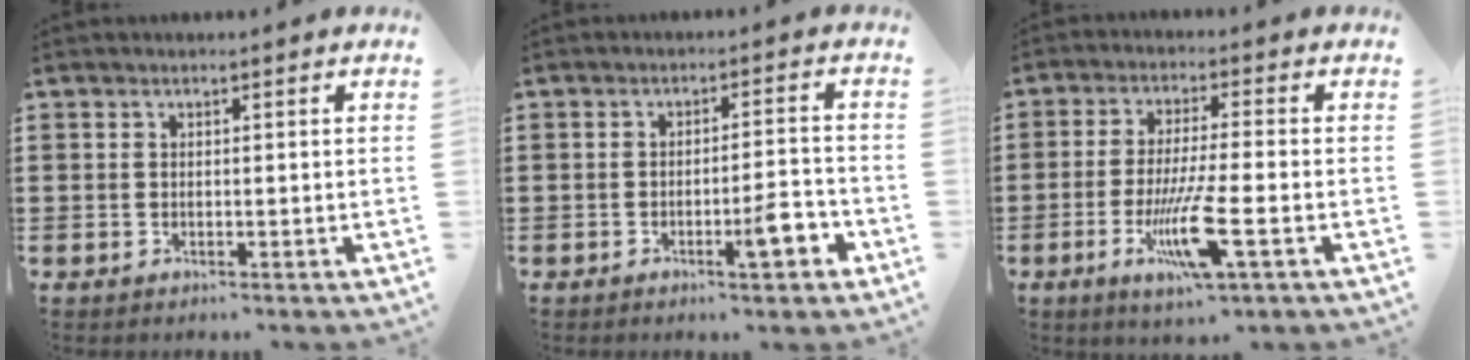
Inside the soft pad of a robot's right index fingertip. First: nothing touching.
{"total": 5.7, "force": [-2.6, 1.0, 4.9], "torque": [-0.069, -0.003, -0.044]}
{"total": 10.0, "force": [-3.7, 1.3, 9.2], "torque": [-0.187, -0.018, -0.070]}